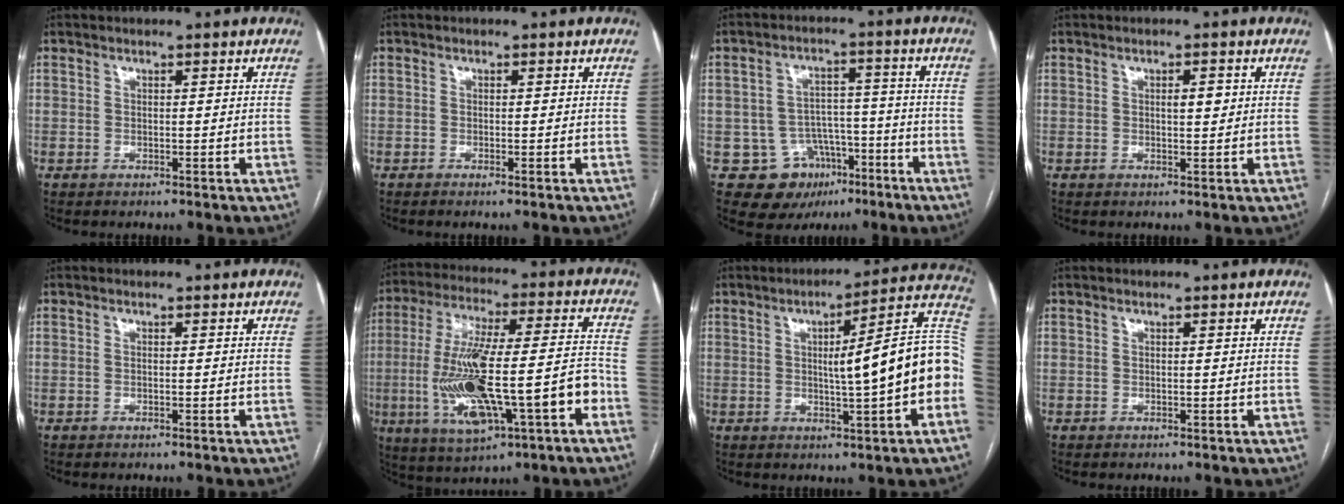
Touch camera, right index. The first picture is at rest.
{"total": 0.8, "force": [-0.5, -0.1, 0.6], "torque": [-0.013, -0.001, -0.006]}
{"total": 9.0, "force": [-4.6, 7.4, 2.2], "torque": [-0.024, 0.027, -0.056]}
{"total": 1.9, "force": [0.4, 0.6, 1.7], "torque": [-0.029, 0.002, 0.009]}
{"total": 0.0}
{"total": 20.4, "force": [-5.7, 3.8, 19.2], "torque": [-0.366, 0.007, -0.084]}
{"total": 16.1, "force": [-1.1, 0.5, 16.1], "torque": [-0.196, 0.031, -0.018]}
{"total": 0.0}